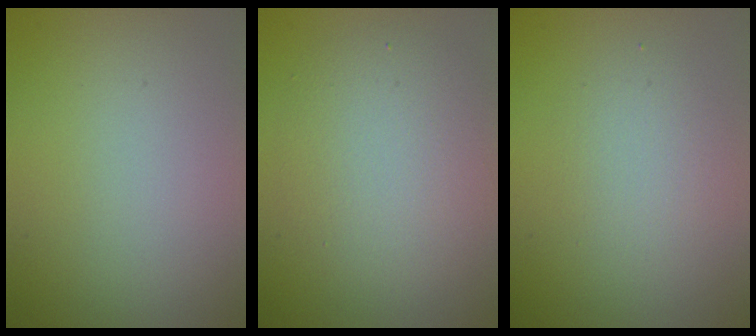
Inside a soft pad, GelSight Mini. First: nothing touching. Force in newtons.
{"total": 4.6, "press": 4.6, "slide": 0.6}
{"total": 2.2, "press": 2.2, "slide": 0.1}